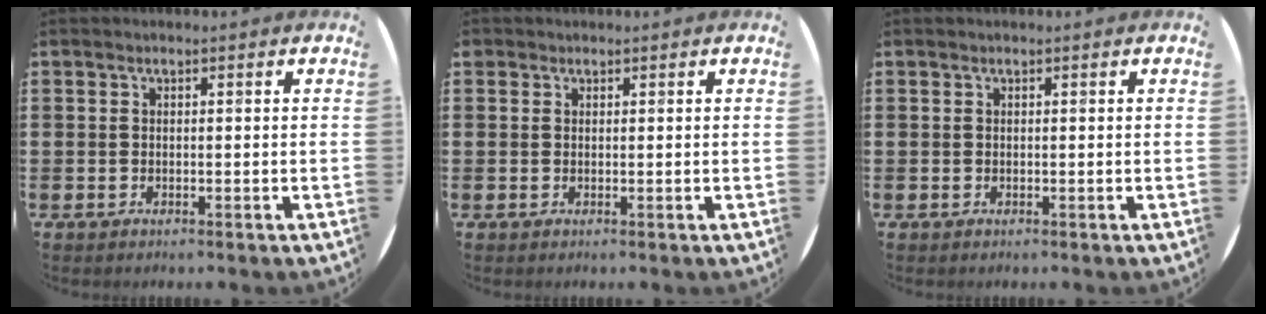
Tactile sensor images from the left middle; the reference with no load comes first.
{"total": 0.5, "force": [0.4, 0.2, -0.1], "torque": [0.002, 0.004, 0.009]}
{"total": 0.0}